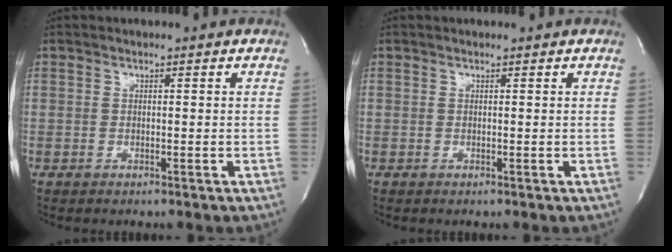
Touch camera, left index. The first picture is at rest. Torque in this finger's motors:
{"motor_torque": [-0.07, 0.08, 0.00, 0.00]}